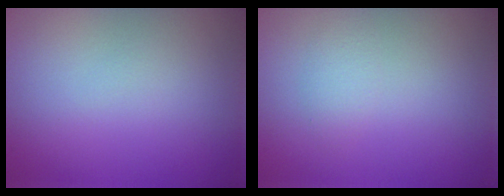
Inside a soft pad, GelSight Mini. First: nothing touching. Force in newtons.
{"total": 1.3, "press": 1.3, "slide": 0.1}